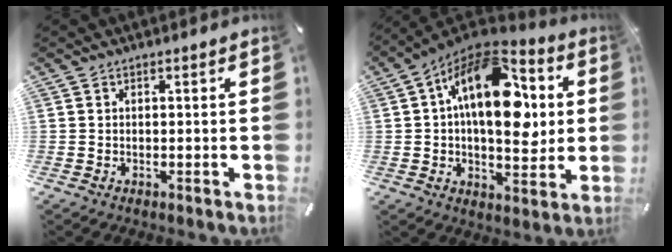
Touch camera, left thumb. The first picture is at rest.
{"total": 21.2, "force": [4.7, 11.9, 16.8], "torque": [-0.288, -0.020, 0.074]}